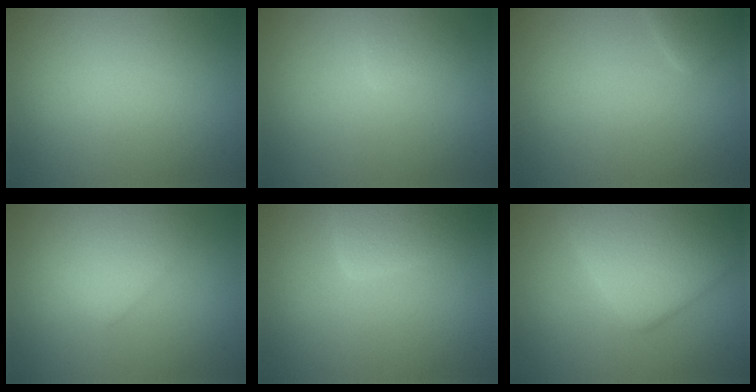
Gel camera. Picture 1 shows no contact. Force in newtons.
{"total": 1.4, "press": 1.4, "slide": 0.0}
{"total": 1.4, "press": 1.4, "slide": 0.1}
{"total": 2.8, "press": 2.8, "slide": 0.1}
{"total": 3.2, "press": 3.2, "slide": 0.1}
{"total": 6.6, "press": 6.6, "slide": 0.3}